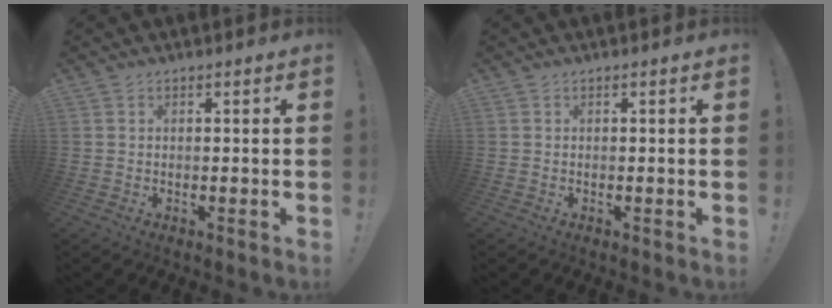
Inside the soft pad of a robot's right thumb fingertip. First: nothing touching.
{"total": 0.0}